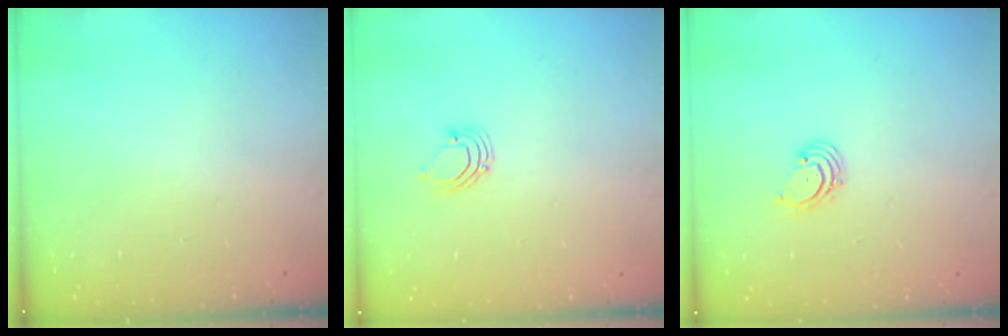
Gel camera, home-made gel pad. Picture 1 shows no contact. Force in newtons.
{"total": 3.8, "press": 3.8, "slide": 0.3}
{"total": 1.9, "press": 1.8, "slide": 0.2}